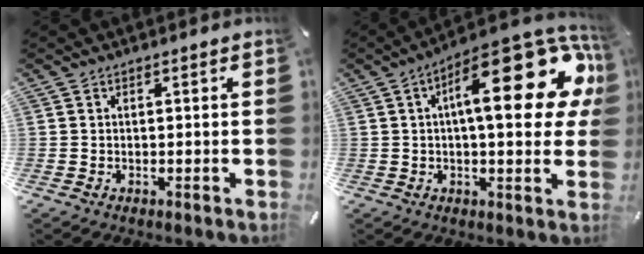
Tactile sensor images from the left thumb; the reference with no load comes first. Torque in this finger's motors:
{"motor_torque": [1.74, 3.27, 1.98, -0.79, 0.21]}